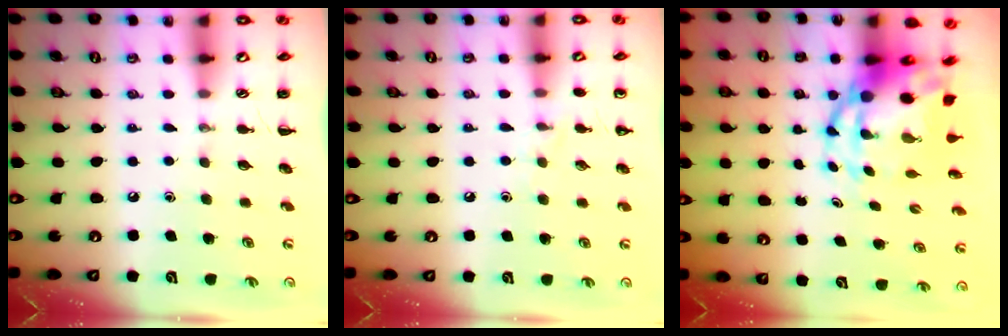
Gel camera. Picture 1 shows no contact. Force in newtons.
{"total": 5.0, "press": 4.7, "slide": 1.8}
{"total": 10.1, "press": 9.7, "slide": 2.9}